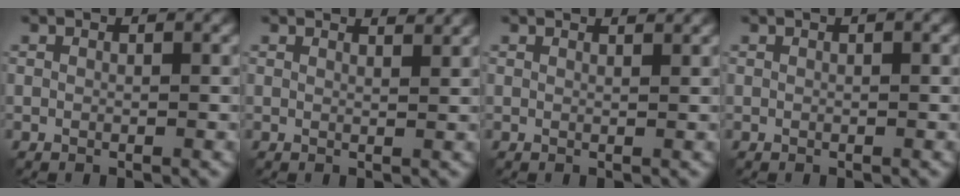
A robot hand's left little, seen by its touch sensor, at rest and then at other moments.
{"total": 2.0, "force": [1.8, 0.3, 0.6], "torque": [-0.007, 0.002, 0.015]}
{"total": 1.5, "force": [1.4, 0.2, 0.5], "torque": [-0.008, -0.002, 0.010]}
{"total": 0.7, "force": [0.3, 0.0, 0.6], "torque": [-0.009, 0.007, 0.005]}